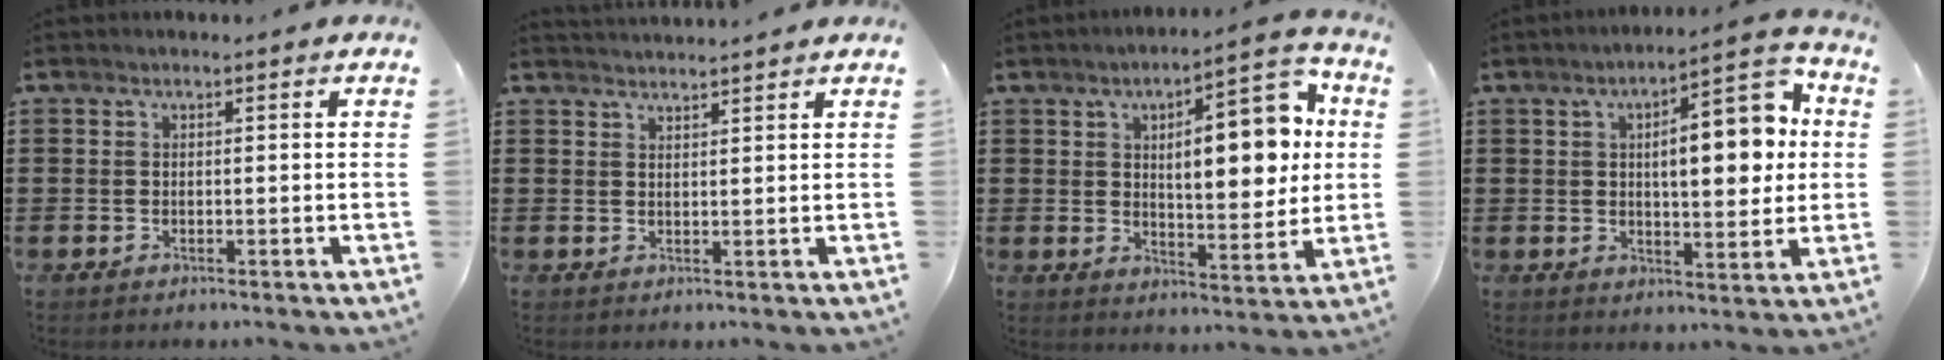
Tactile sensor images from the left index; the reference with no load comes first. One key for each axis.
{"total": 1.8, "fx": 1.8, "fy": -0.1, "fz": -0.1, "tx": -0.002, "ty": -0.003, "tz": 0.035}
{"total": 11.8, "fx": 3.2, "fy": 4.4, "fz": 10.4, "tx": -0.152, "ty": -0.007, "tz": 0.043}
{"total": 10.6, "fx": 2.2, "fy": 4.0, "fz": 9.6, "tx": -0.137, "ty": -0.010, "tz": 0.023}